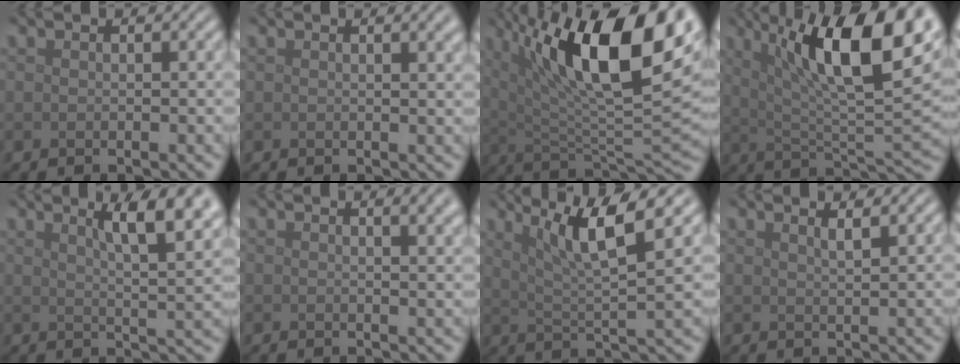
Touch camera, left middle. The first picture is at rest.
{"total": 2.4, "force": [1.2, 0.9, 1.9], "torque": [-0.008, 0.008, 0.013]}
{"total": 15.5, "force": [6.7, 5.2, 13.0], "torque": [-0.207, 0.004, 0.114]}
{"total": 12.9, "force": [5.5, 3.5, 11.1], "torque": [-0.167, 0.007, 0.092]}
{"total": 7.5, "force": [3.8, 2.1, 6.2], "torque": [-0.055, 0.018, 0.046]}
{"total": 3.6, "force": [1.8, 1.5, 2.6], "torque": [-0.009, 0.010, 0.018]}
{"total": 7.0, "force": [3.4, 1.3, 6.0], "torque": [-0.097, 0.006, 0.061]}
{"total": 2.1, "force": [1.4, 0.6, 1.5], "torque": [-0.005, 0.009, 0.005]}